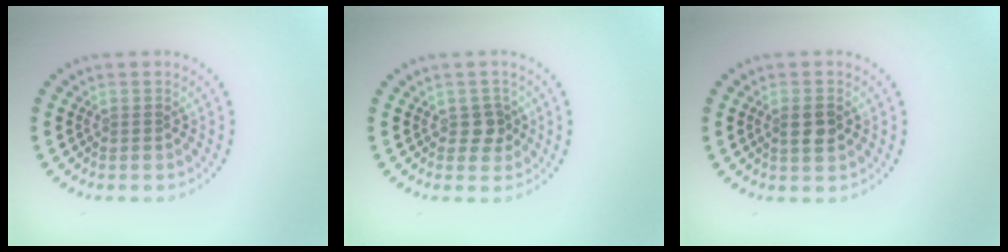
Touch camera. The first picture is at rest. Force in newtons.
{"total": 1.5, "press": 1.4, "slide": 0.7}
{"total": 2.0, "press": 1.9, "slide": 0.4}